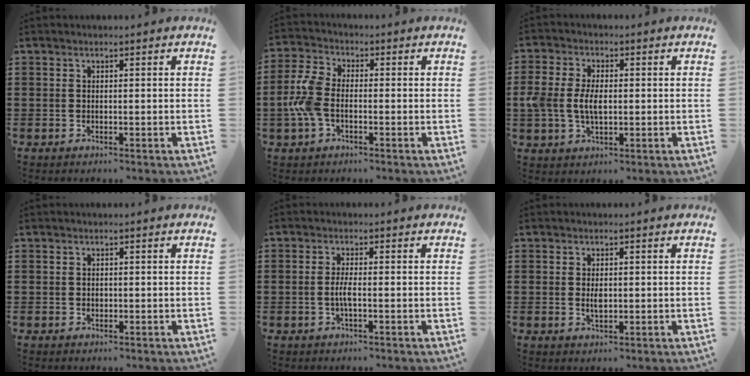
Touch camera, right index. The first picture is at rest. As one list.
[{"total": 7.1, "force": [-1.5, 4.0, 5.6], "torque": [-0.148, -0.005, -0.036]}, {"total": 5.3, "force": [-0.2, 3.1, 4.4], "torque": [-0.113, -0.001, -0.013]}, {"total": 0.6, "force": [0.1, 0.6, 0.1], "torque": [-0.005, 0.003, 0.002]}, {"total": 2.5, "force": [-0.7, 0.2, 2.4], "torque": [-0.060, -0.009, -0.017]}, {"total": 2.1, "force": [0.0, 0.8, 1.9], "torque": [-0.038, 0.000, 0.000]}]